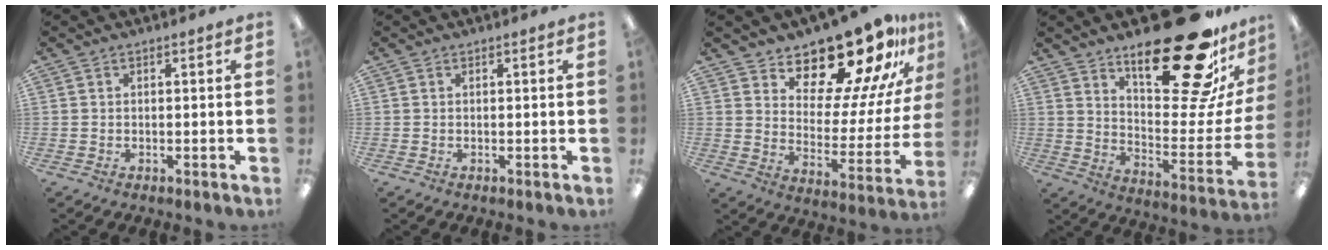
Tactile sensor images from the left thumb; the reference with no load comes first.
{"total": 0.0}
{"total": 18.7, "force": [16.0, 6.1, 7.3], "torque": [-0.108, -0.127, 0.268]}
{"total": 29.3, "force": [19.2, 10.2, 19.6], "torque": [-0.258, -0.131, 0.311]}